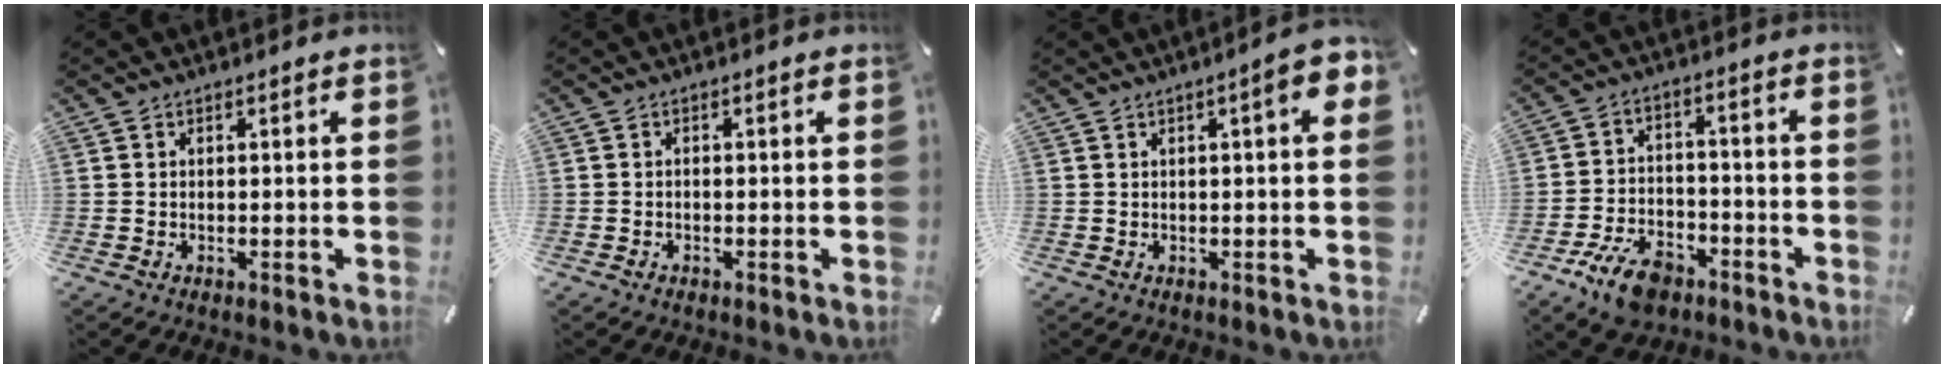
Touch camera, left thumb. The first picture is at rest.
{"total": 0.7, "force": [-0.4, 0.4, 0.3], "torque": [-0.008, 0.001, -0.010]}
{"total": 5.6, "force": [1.7, 1.2, 5.1], "torque": [-0.073, -0.004, 0.024]}
{"total": 10.1, "force": [-6.1, 6.0, 5.3], "torque": [-0.101, 0.038, -0.108]}